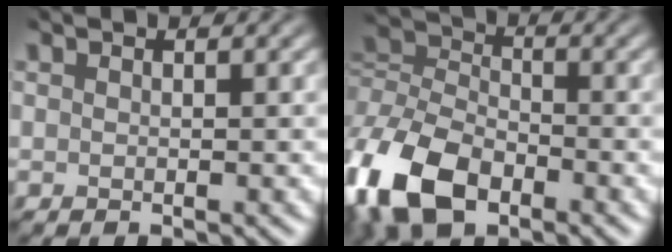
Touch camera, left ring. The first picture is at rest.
{"total": 9.9, "force": [-6.5, 5.1, 5.4], "torque": [-0.133, -0.021, -0.142]}